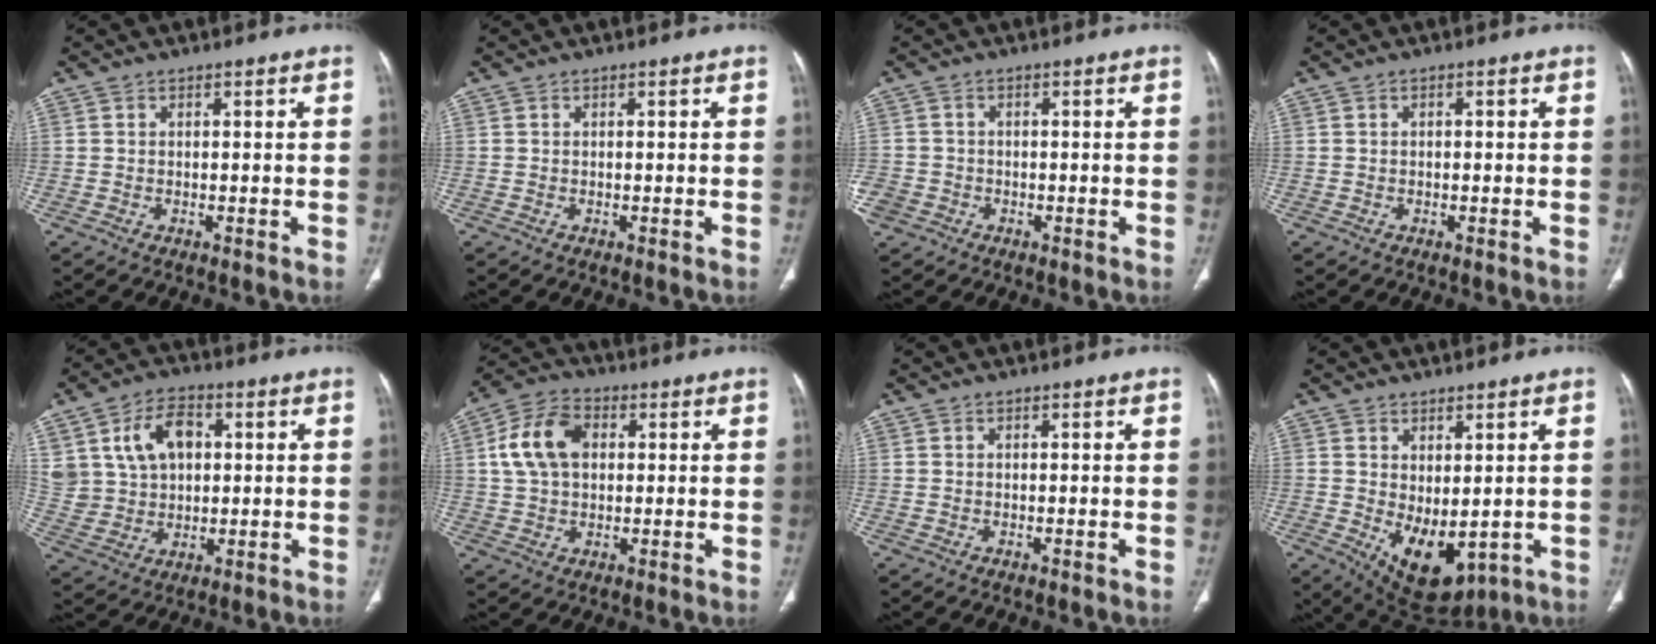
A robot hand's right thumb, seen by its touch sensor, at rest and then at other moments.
{"total": 0.0}
{"total": 4.9, "force": [-2.1, 4.2, 1.4], "torque": [-0.037, 0.015, -0.035]}
{"total": 0.6, "force": [0.1, 0.3, 0.4], "torque": [-0.007, 0.002, 0.001]}
{"total": 12.1, "force": [3.5, 8.8, 7.6], "torque": [-0.112, 0.002, 0.072]}
{"total": 10.8, "force": [2.0, 7.4, 7.6], "torque": [-0.141, 0.018, 0.033]}
{"total": 0.0}
{"total": 10.0, "force": [-1.2, 5.8, 8.1], "torque": [-0.106, -0.009, 0.013]}